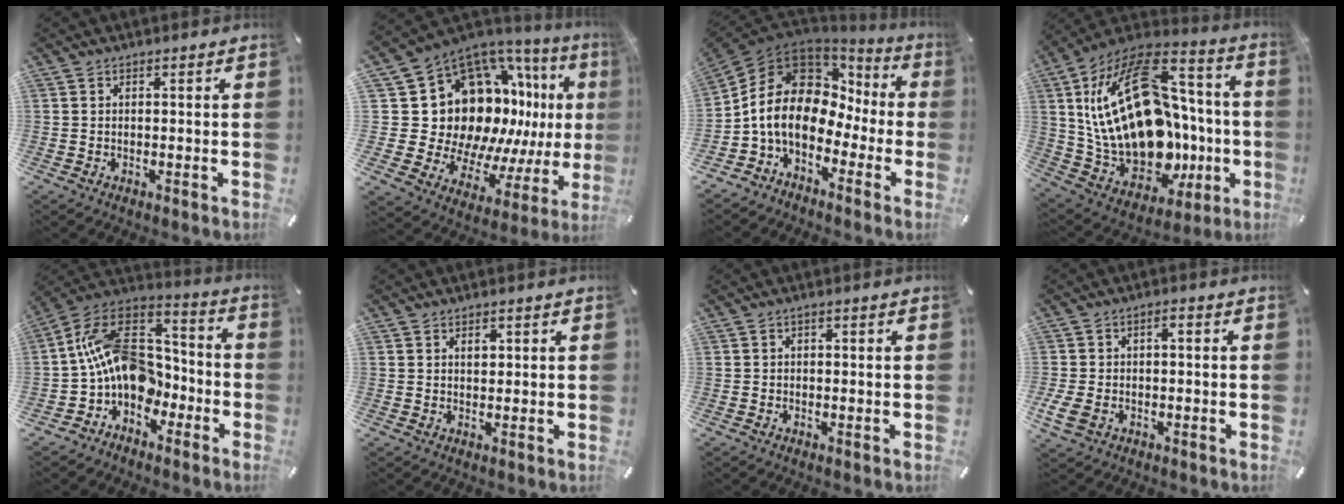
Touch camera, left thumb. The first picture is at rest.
{"total": 22.2, "force": [4.8, 16.8, 13.6], "torque": [-0.240, -0.095, 0.141]}
{"total": 13.6, "force": [0.1, 10.7, 8.5], "torque": [-0.177, -0.011, -0.007]}
{"total": 32.1, "force": [1.2, 20.3, 24.8], "torque": [-0.494, -0.033, 0.048]}
{"total": 16.6, "force": [-1.9, 12.9, 10.2], "torque": [-0.202, 0.009, -0.033]}
{"total": 1.4, "force": [0.7, 0.9, 0.8], "torque": [-0.010, -0.001, 0.011]}
{"total": 0.9, "force": [-0.2, 0.4, 0.8], "torque": [-0.014, 0.002, -0.004]}
{"total": 5.4, "force": [-1.5, 3.5, 3.9], "torque": [-0.085, 0.007, -0.028]}